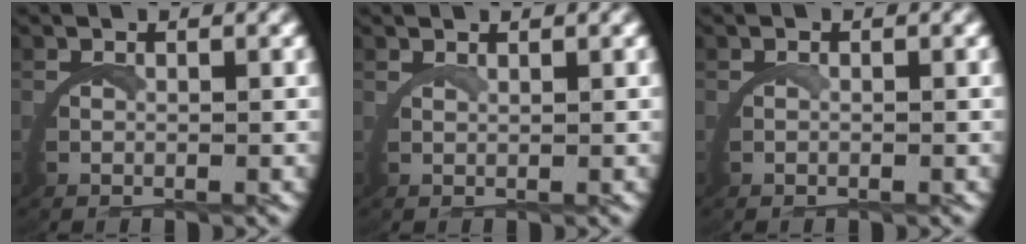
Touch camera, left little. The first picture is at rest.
{"total": 1.5, "force": [1.1, -1.0, -0.1], "torque": [0.000, 0.004, 0.020]}
{"total": 0.0}